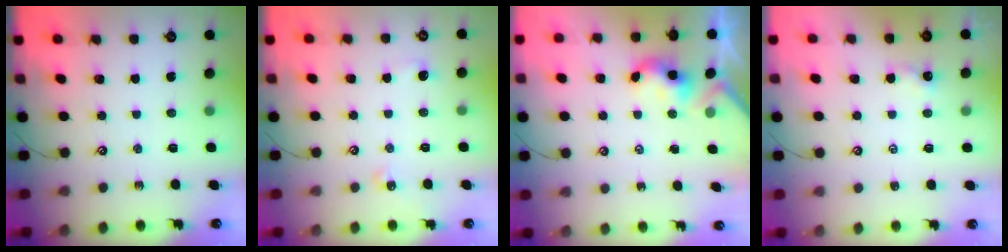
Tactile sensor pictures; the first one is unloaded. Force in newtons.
{"total": 5.5, "press": 5.5, "slide": 0.7}
{"total": 2.6, "press": 2.6, "slide": 0.3}
{"total": 0.7, "press": 0.7, "slide": 0.2}